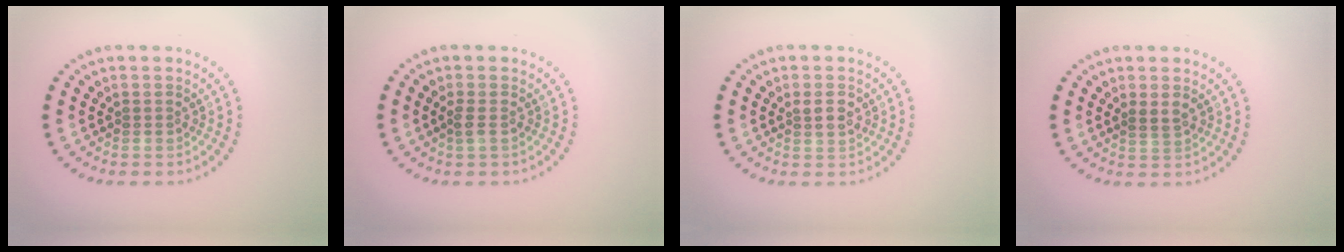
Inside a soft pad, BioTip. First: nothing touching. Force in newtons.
{"total": 1.0, "press": 0.9, "slide": 0.4}
{"total": 1.2, "press": 1.2, "slide": 0.2}
{"total": 1.2, "press": 1.0, "slide": 0.5}